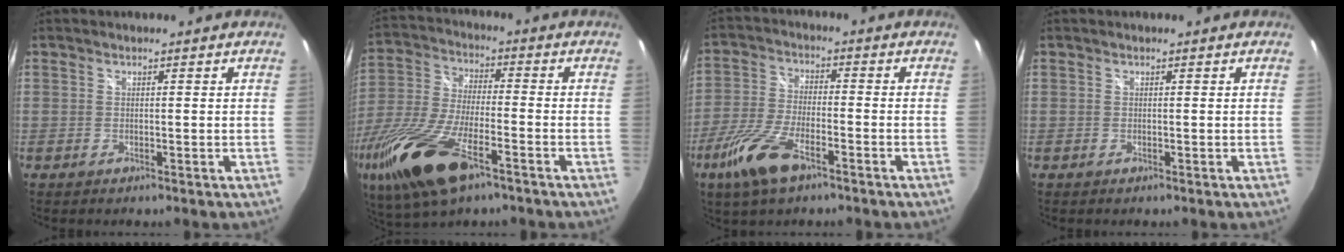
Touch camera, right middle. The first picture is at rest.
{"total": 21.8, "force": [-12.0, 8.1, 16.2], "torque": [-0.356, -0.057, -0.228]}
{"total": 10.5, "force": [-6.3, 3.6, 7.6], "torque": [-0.177, -0.012, -0.125]}
{"total": 0.0}